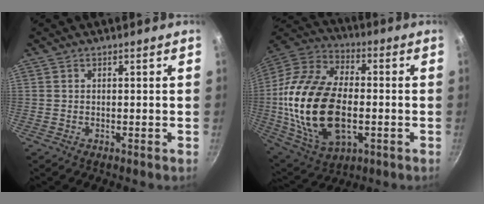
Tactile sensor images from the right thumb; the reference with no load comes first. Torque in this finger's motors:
{"motor_torque": [-0.66, 2.01, 2.50, -0.28, 0.75]}